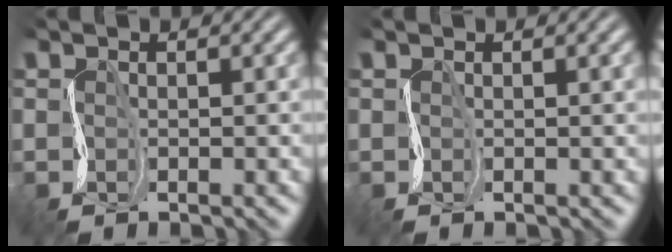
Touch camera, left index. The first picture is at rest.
{"total": 1.7, "force": [0.6, 0.7, 1.5], "torque": [-0.010, 0.009, 0.000]}